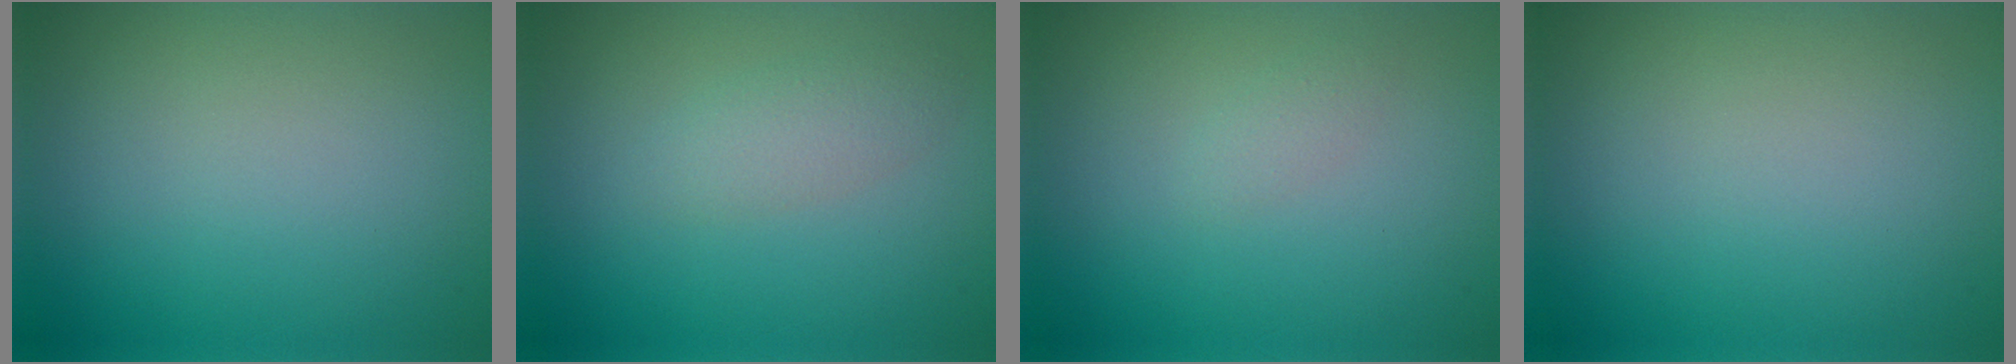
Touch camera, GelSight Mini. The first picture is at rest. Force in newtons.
{"total": 1.8, "press": 1.8, "slide": 0.1}
{"total": 0.8, "press": 0.8, "slide": 0.0}
{"total": 0.0}